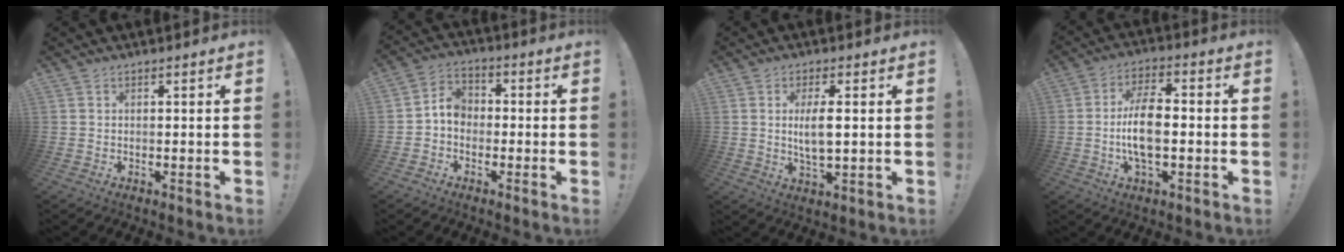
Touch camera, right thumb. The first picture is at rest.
{"total": 6.2, "force": [-1.6, 4.9, 3.5], "torque": [-0.070, 0.019, -0.027]}
{"total": 6.8, "force": [0.9, 2.2, 6.4], "torque": [-0.124, -0.010, 0.010]}
{"total": 11.1, "force": [-1.6, 5.2, 9.6], "torque": [-0.192, 0.009, -0.029]}